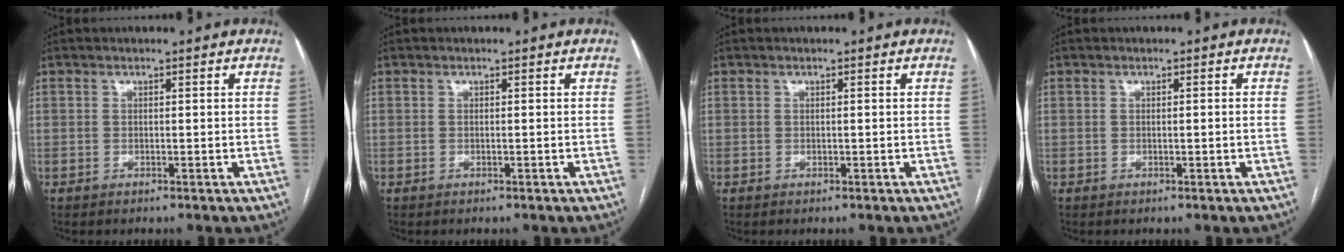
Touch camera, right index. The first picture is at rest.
{"total": 0.0}
{"total": 0.0}
{"total": 0.6, "force": [0.0, -0.2, 0.5], "torque": [-0.007, 0.000, 0.003]}